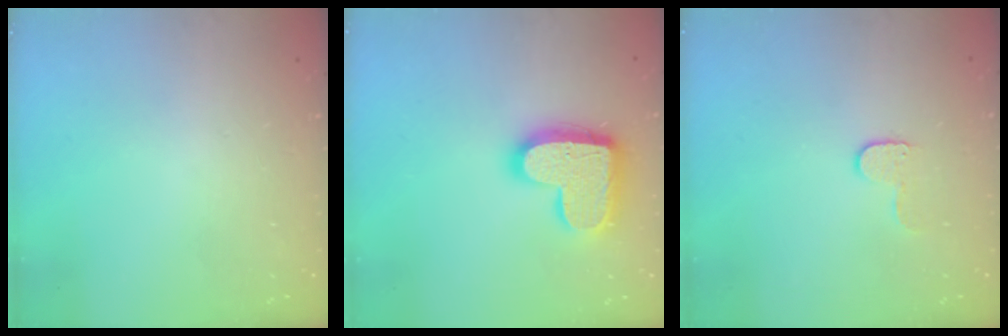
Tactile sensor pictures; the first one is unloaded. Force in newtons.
{"total": 17.7, "press": 17.6, "slide": 1.3}
{"total": 5.1, "press": 5.0, "slide": 0.5}